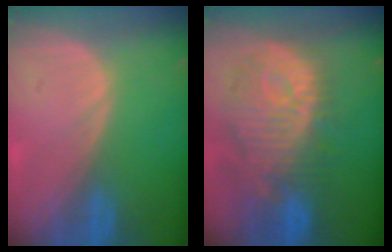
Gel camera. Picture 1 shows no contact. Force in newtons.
{"total": 12.7, "press": 11.3, "slide": 5.8}